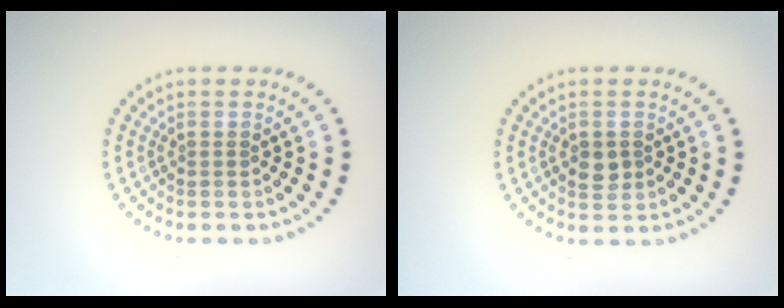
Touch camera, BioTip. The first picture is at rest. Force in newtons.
{"total": 1.8, "press": 1.8, "slide": 0.1}